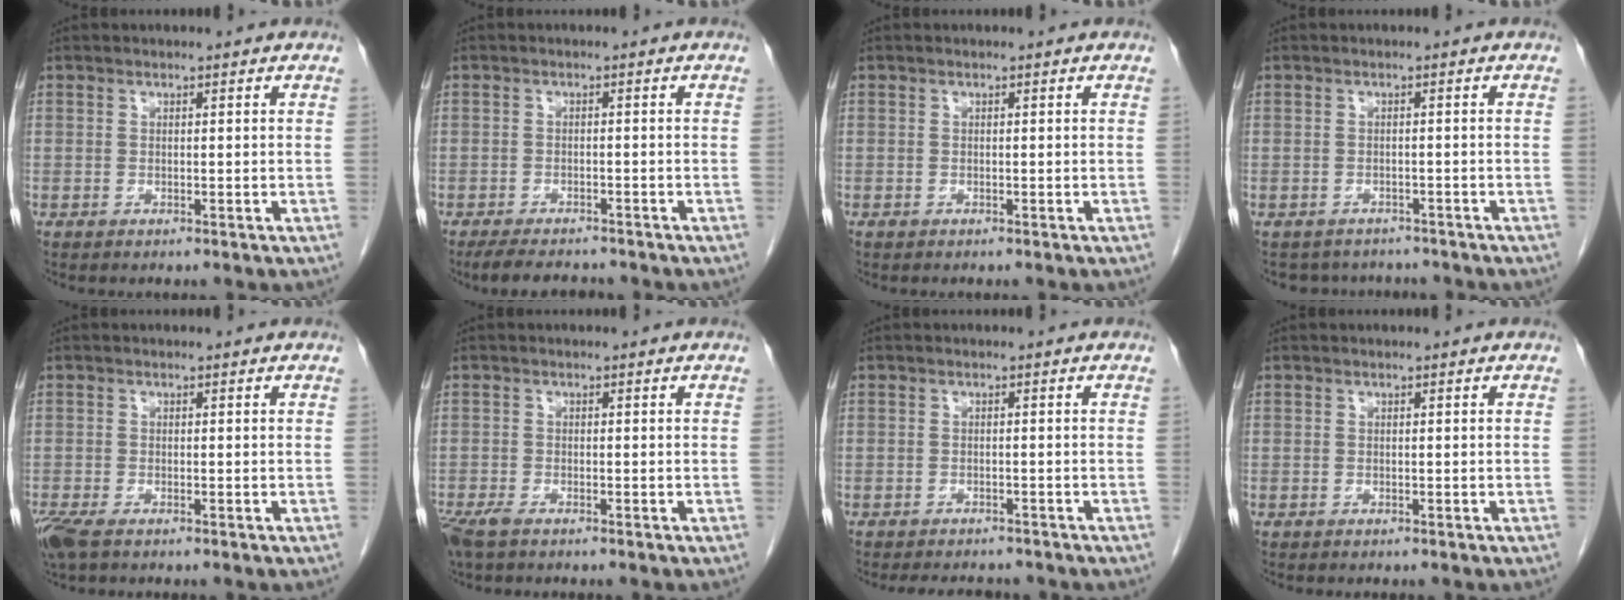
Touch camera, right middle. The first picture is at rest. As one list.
[{"total": 6.0, "force": [-5.3, 1.7, 2.2], "torque": [-0.037, -0.011, -0.081]}, {"total": 0.0}, {"total": 5.5, "force": [-5.0, 2.2, 0.2], "torque": [0.001, 0.008, -0.060]}, {"total": 4.2, "force": [-2.9, 1.4, 2.7], "torque": [-0.063, -0.014, -0.051]}, {"total": 3.9, "force": [-2.8, 1.2, 2.4], "torque": [-0.053, -0.011, -0.049]}, {"total": 5.9, "force": [-5.3, 1.8, 1.7], "torque": [-0.020, -0.003, -0.067]}, {"total": 0.0}]